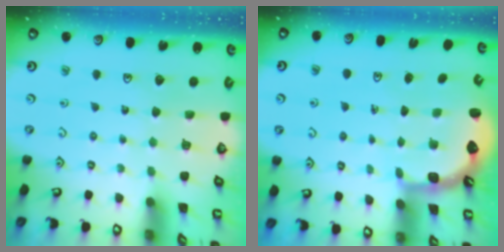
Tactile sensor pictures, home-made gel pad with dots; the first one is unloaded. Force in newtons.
{"total": 2.5, "press": 2.1, "slide": 1.3}